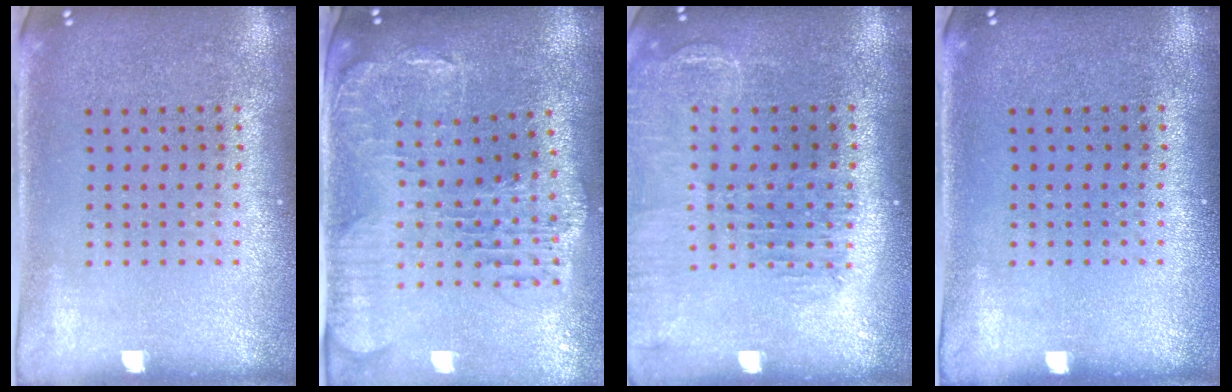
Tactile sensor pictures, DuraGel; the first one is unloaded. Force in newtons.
{"total": 1.8, "press": 1.6, "slide": 0.7}
{"total": 1.5, "press": 1.4, "slide": 0.3}
{"total": 0.0}